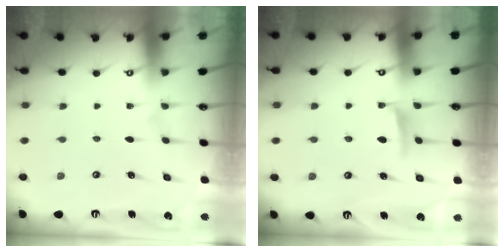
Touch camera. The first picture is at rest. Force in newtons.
{"total": 5.3, "press": 5.2, "slide": 0.9}